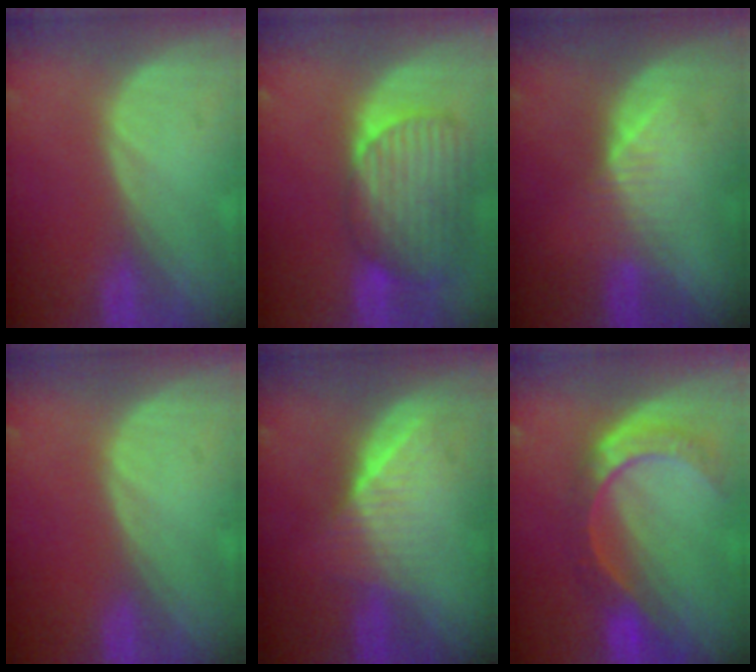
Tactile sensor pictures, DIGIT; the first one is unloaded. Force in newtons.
{"total": 9.8, "press": 8.5, "slide": 4.8}
{"total": 4.1, "press": 4.0, "slide": 0.9}
{"total": 0.0}
{"total": 6.3, "press": 5.9, "slide": 2.3}
{"total": 8.7, "press": 7.3, "slide": 4.7}